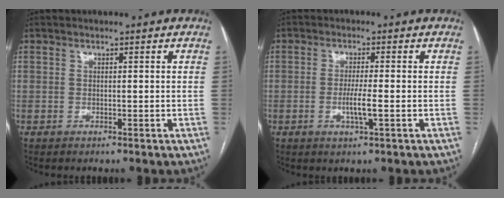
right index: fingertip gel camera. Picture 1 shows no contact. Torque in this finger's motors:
{"motor_torque": [0.40, -0.24, 0.29, 0.07]}